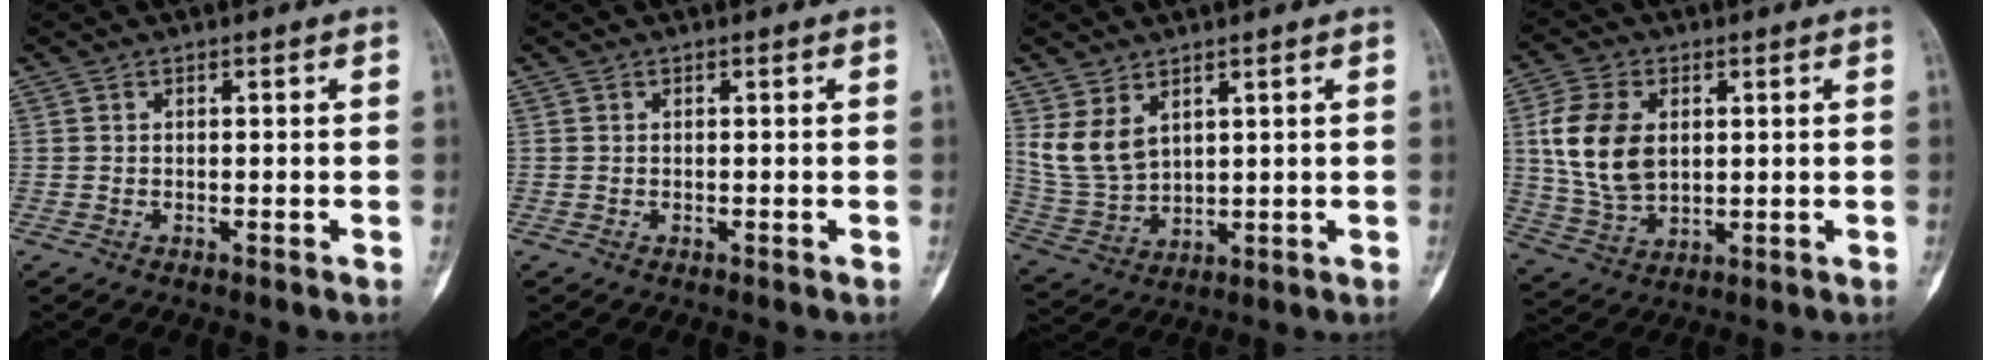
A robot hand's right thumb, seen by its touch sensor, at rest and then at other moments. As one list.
[{"total": 0.0}, {"total": 7.8, "force": [3.8, 4.9, 4.8], "torque": [-0.086, -0.018, 0.095]}, {"total": 12.6, "force": [2.2, 8.3, 9.2], "torque": [-0.171, -0.006, 0.048]}]